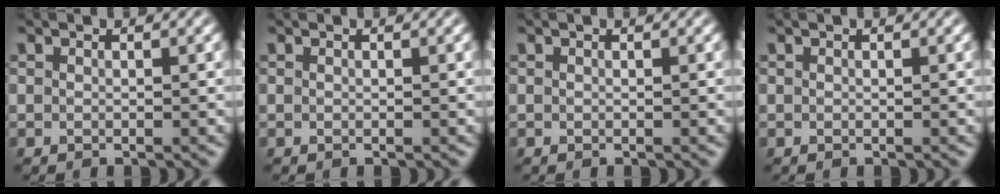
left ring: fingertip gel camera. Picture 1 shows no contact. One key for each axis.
{"total": 0.0}
{"total": 0.0}
{"total": 0.0}